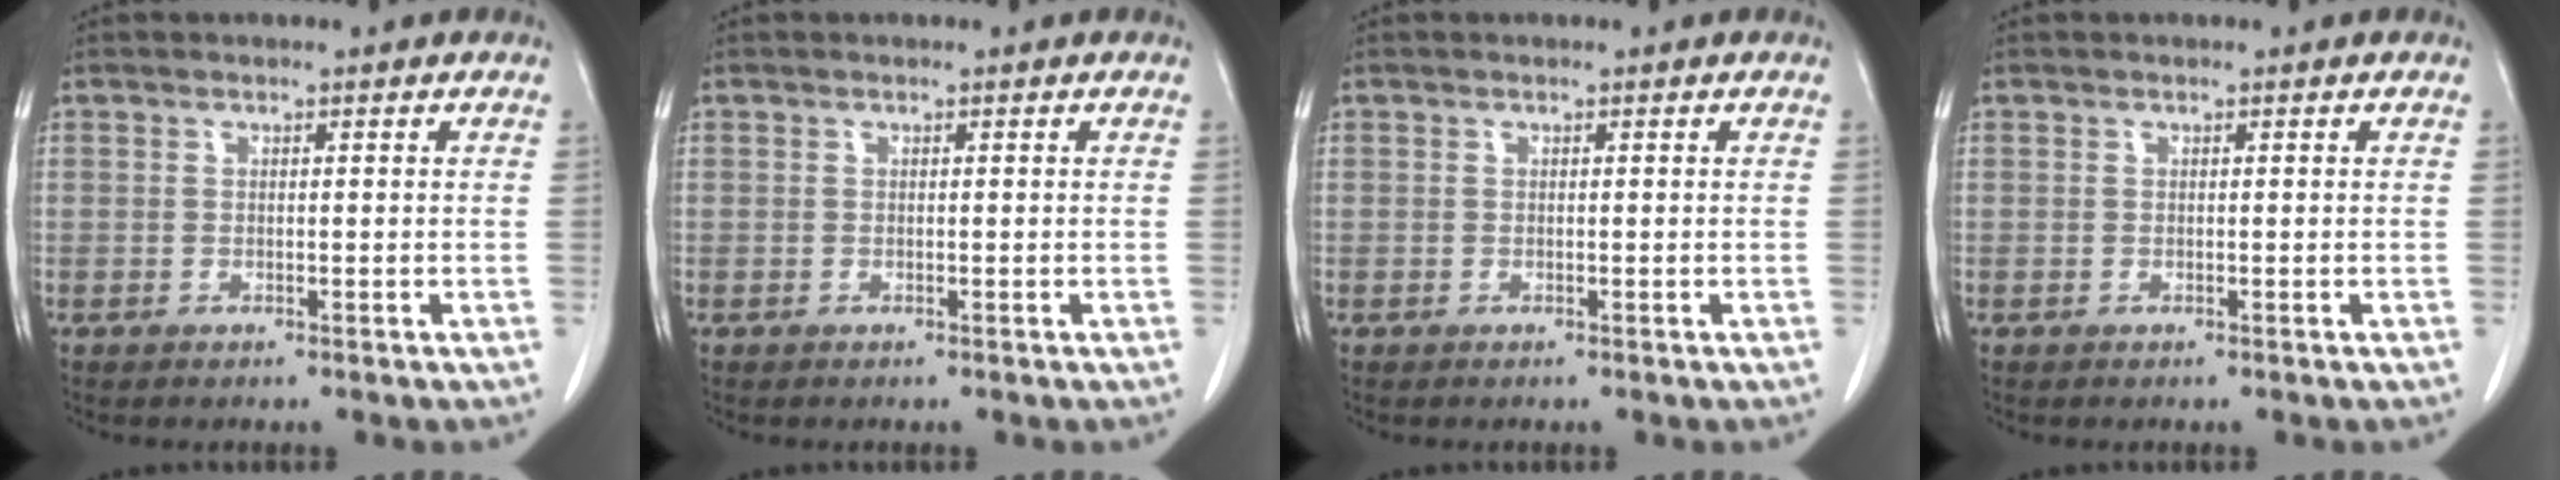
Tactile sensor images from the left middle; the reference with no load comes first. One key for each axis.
{"total": 0.0}
{"total": 0.0}
{"total": 0.0}